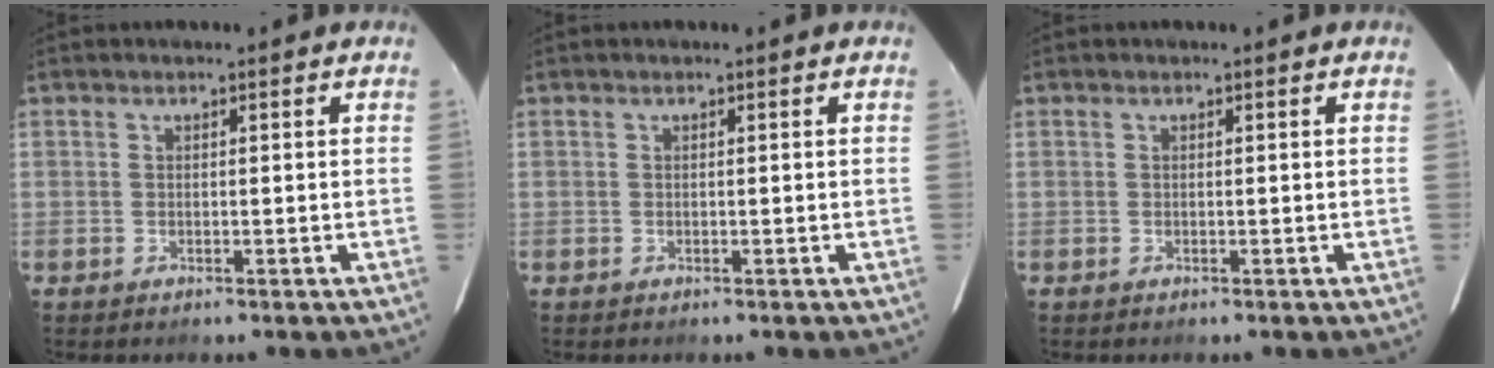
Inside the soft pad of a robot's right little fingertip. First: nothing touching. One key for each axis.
{"total": 0.0}
{"total": 0.0}